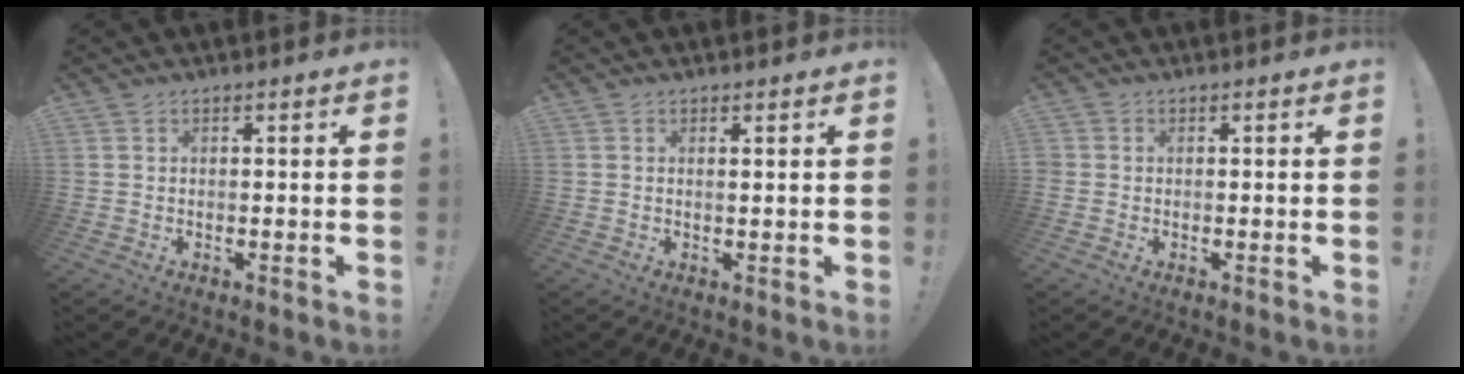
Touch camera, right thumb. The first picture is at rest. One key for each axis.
{"total": 1.1, "fx": 0.8, "fy": -0.2, "fz": 0.8, "tx": 0.000, "ty": -0.006, "tz": 0.010}
{"total": 0.6, "fx": -0.2, "fy": 0.6, "fz": 0.0, "tx": 0.001, "ty": 0.000, "tz": -0.003}